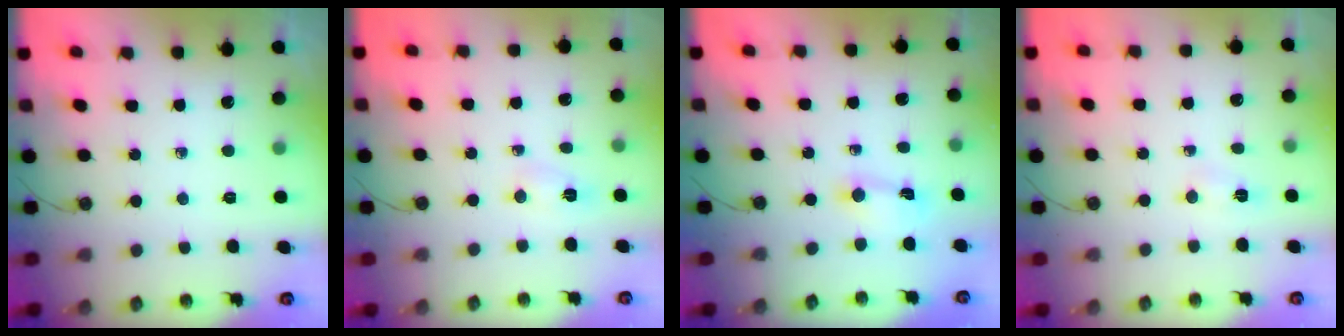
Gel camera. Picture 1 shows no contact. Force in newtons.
{"total": 2.2, "press": 2.2, "slide": 0.2}
{"total": 1.9, "press": 1.9, "slide": 0.4}
{"total": 2.5, "press": 2.5, "slide": 0.3}